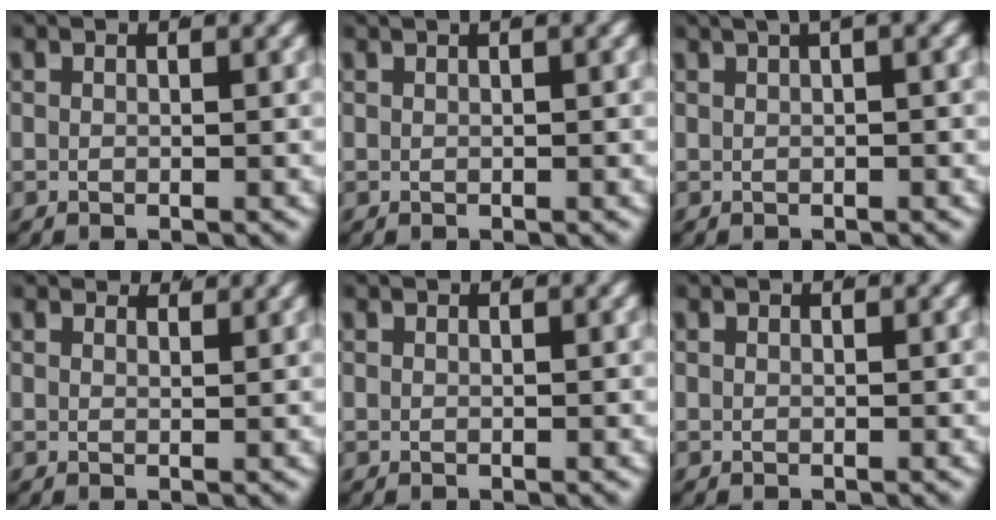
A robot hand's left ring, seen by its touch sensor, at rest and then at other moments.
{"total": 0.7, "force": [0.5, -0.1, 0.5], "torque": [0.001, 0.011, 0.004]}
{"total": 3.7, "force": [2.0, 0.8, 3.0], "torque": [-0.024, 0.025, 0.025]}
{"total": 1.9, "force": [1.9, -0.1, 0.4], "torque": [0.001, -0.007, 0.030]}
{"total": 0.0}
{"total": 0.0}